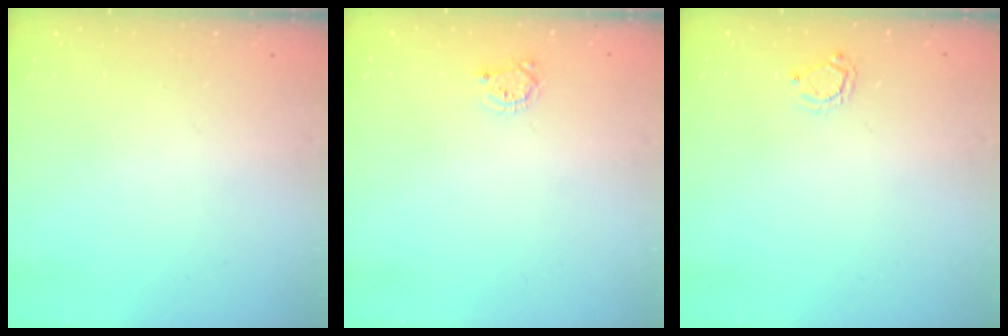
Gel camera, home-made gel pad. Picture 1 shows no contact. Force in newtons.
{"total": 3.7, "press": 3.7, "slide": 0.5}
{"total": 2.9, "press": 2.9, "slide": 0.3}